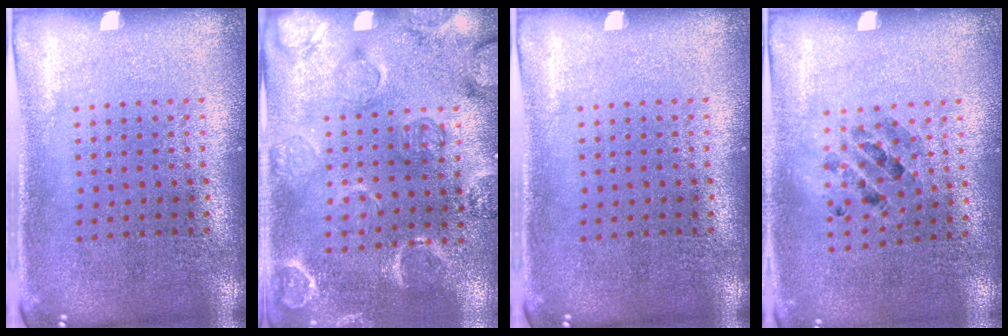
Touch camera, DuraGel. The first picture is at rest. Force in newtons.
{"total": 2.5, "press": 2.2, "slide": 1.2}
{"total": 0.0}
{"total": 0.8, "press": 0.8, "slide": 0.1}